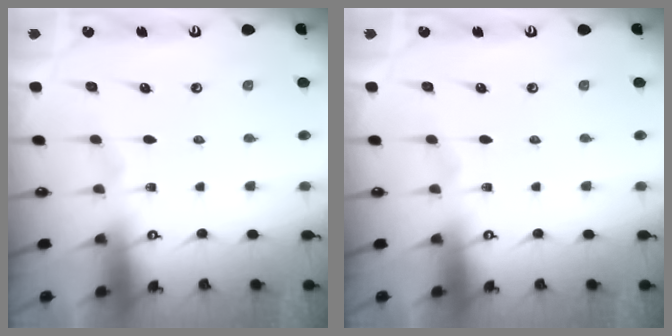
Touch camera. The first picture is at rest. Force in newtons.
{"total": 0.0}